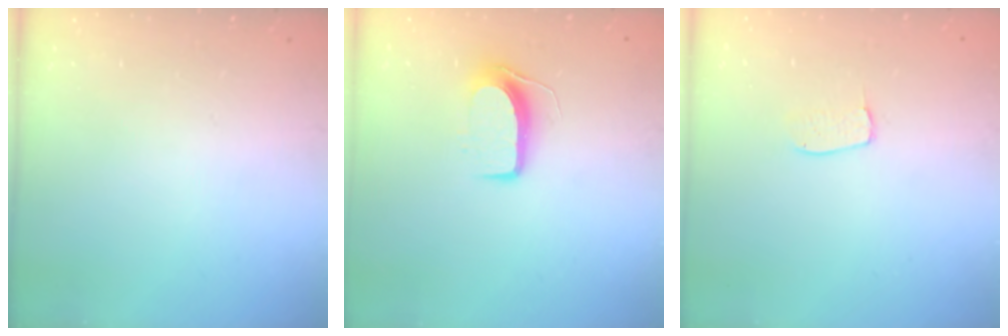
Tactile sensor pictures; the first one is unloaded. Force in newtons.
{"total": 8.7, "press": 8.7, "slide": 0.7}
{"total": 3.8, "press": 3.8, "slide": 0.2}